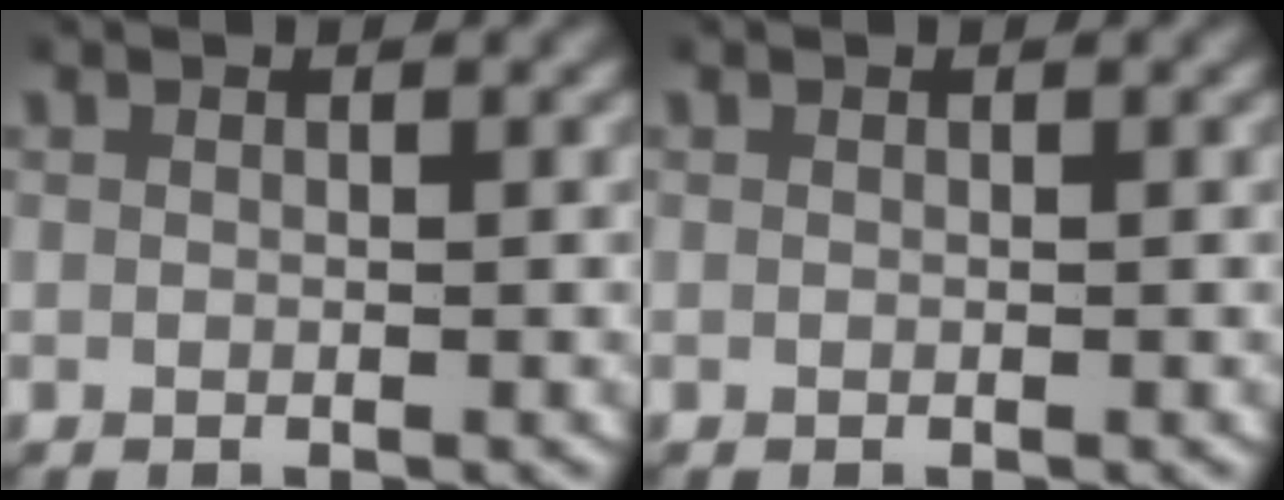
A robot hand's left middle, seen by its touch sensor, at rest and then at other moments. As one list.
[{"total": 0.0}]